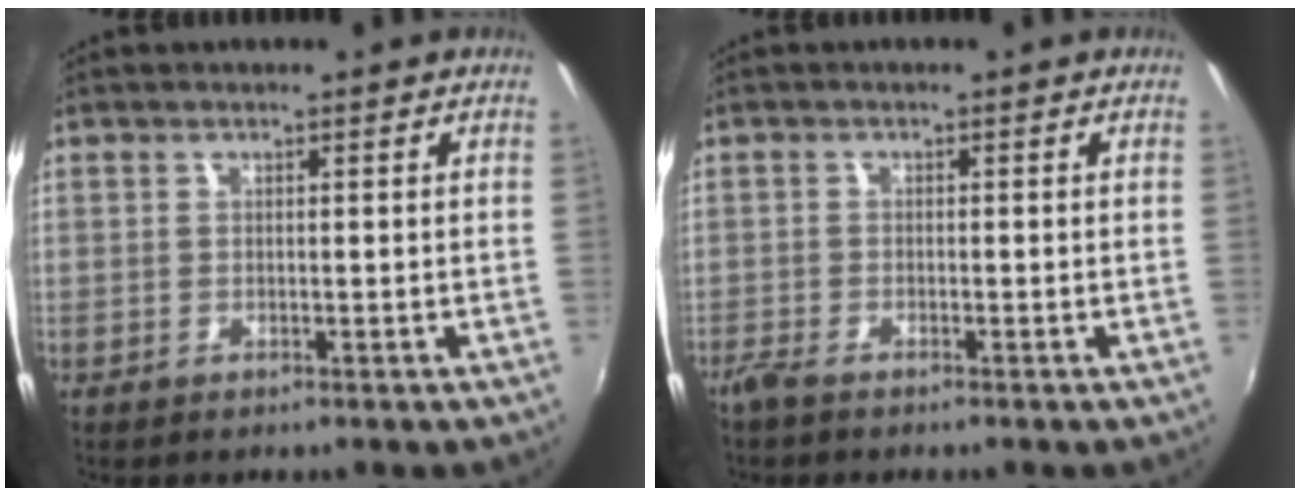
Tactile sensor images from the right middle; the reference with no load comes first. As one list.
[{"total": 1.9, "force": [-1.7, 0.2, 0.9], "torque": [-0.024, -0.007, -0.036]}]